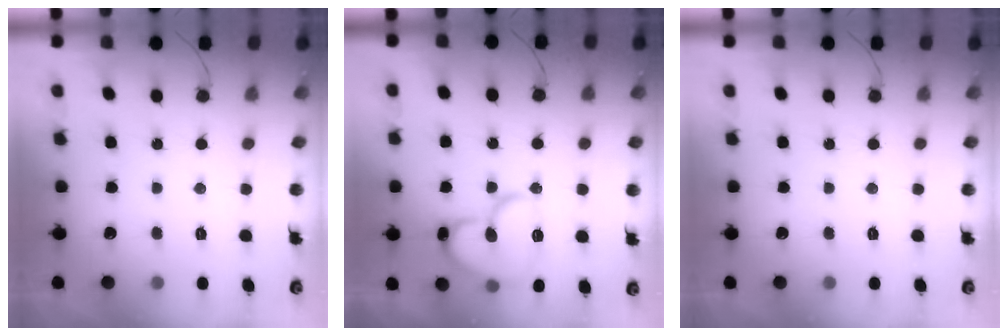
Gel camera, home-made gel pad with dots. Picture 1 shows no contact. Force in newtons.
{"total": 15.8, "press": 15.7, "slide": 1.4}
{"total": 0.0}